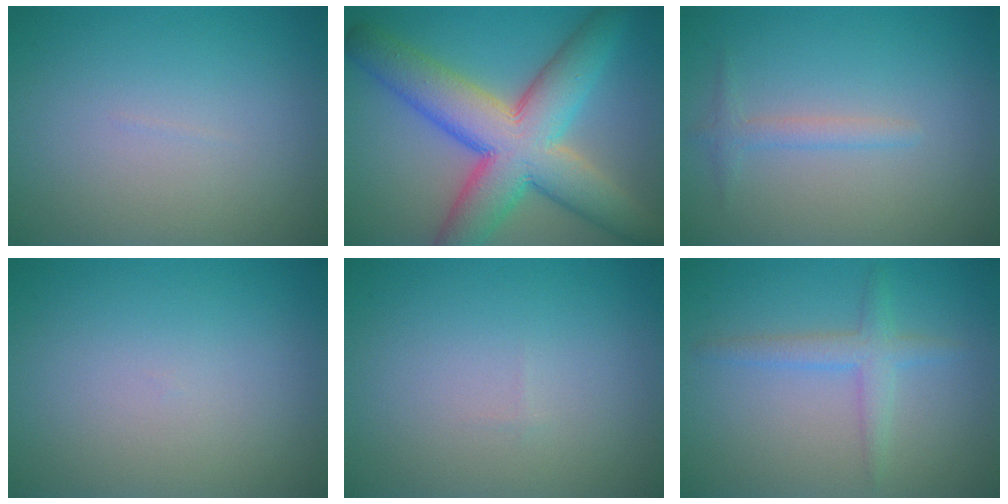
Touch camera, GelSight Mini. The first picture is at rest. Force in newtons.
{"total": 11.4, "press": 11.4, "slide": 0.7}
{"total": 1.4, "press": 1.4, "slide": 0.0}
{"total": 0.0}
{"total": 0.0}
{"total": 2.3, "press": 2.3, "slide": 0.1}